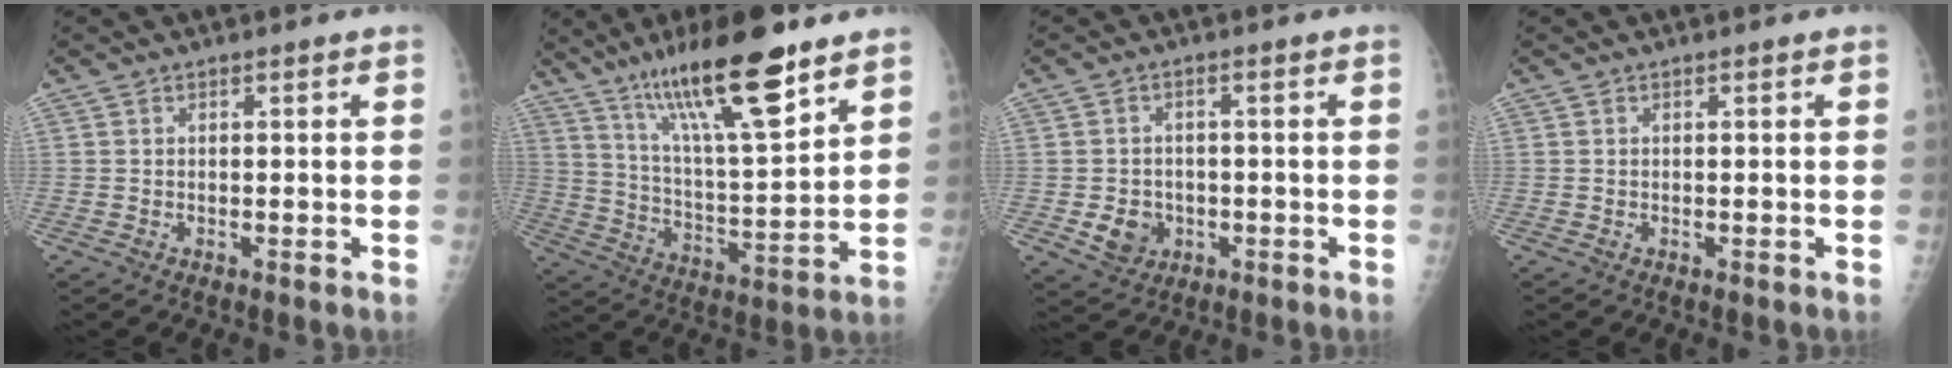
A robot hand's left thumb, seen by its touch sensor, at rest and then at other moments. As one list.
[{"total": 19.8, "force": [13.1, 3.9, 14.4], "torque": [-0.228, -0.062, 0.232]}, {"total": 5.4, "force": [-1.4, 4.6, 2.3], "torque": [-0.021, 0.005, -0.014]}, {"total": 0.0}]